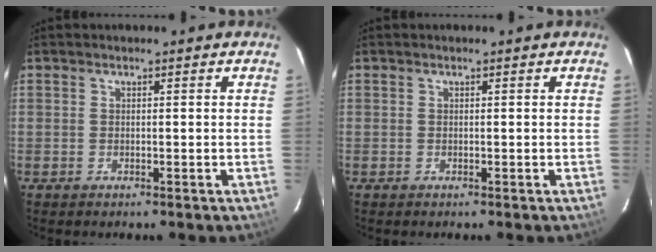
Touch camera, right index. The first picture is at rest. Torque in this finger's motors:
{"motor_torque": [0.00, 0.00, 0.02, 0.01]}